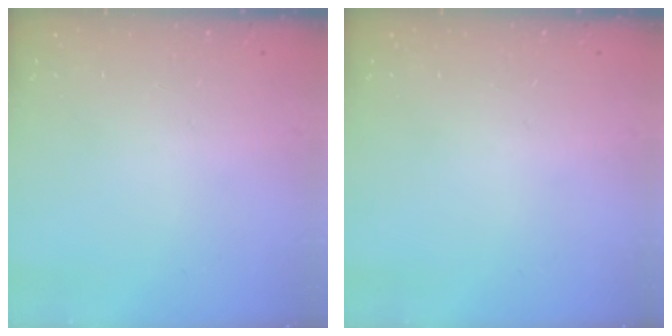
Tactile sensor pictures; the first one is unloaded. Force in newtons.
{"total": 0.0}